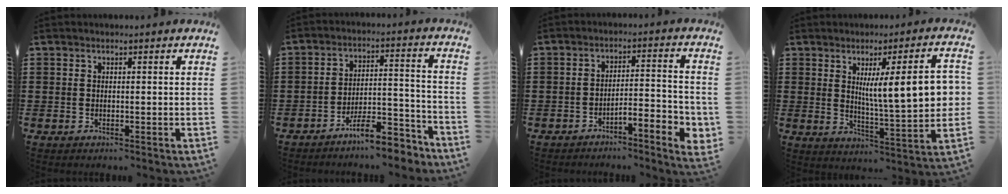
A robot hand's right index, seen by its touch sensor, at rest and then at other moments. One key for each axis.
{"total": 8.4, "fx": -7.3, "fy": 1.6, "fz": 3.7, "tx": -0.051, "ty": 0.026, "tz": -0.136}
{"total": 4.3, "fx": -3.5, "fy": 0.5, "fz": 2.6, "tx": -0.045, "ty": -0.004, "tz": -0.068}
{"total": 11.4, "fx": 2.6, "fy": 2.0, "fz": 11.0, "tx": -0.178, "ty": -0.002, "tz": 0.037}